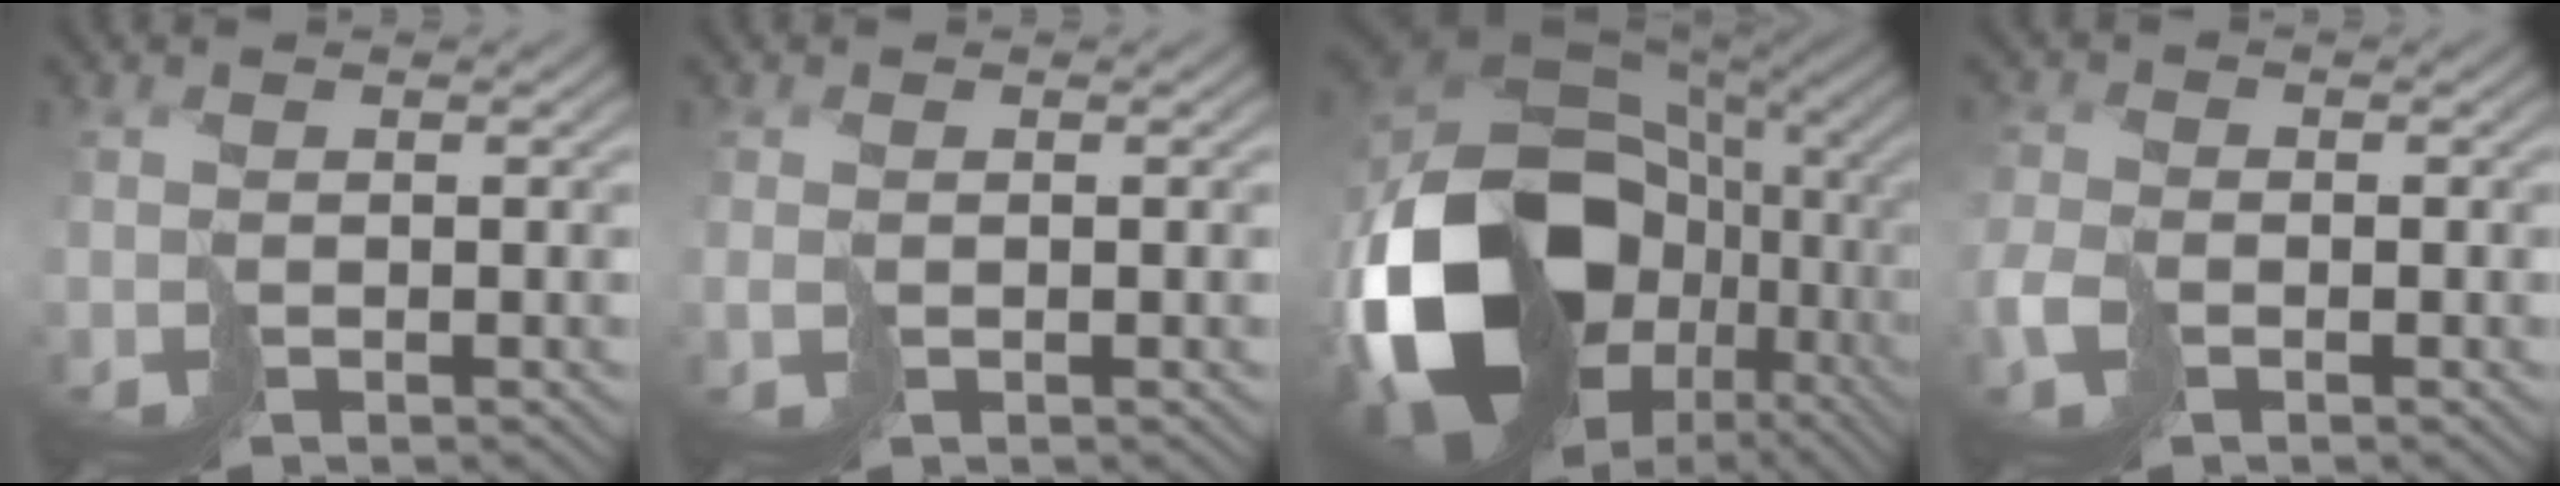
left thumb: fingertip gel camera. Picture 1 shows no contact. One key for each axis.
{"total": 0.7, "fx": 0.3, "fy": 0.2, "fz": 0.7, "tx": -0.012, "ty": -0.005, "tz": 0.009}
{"total": 20.1, "fx": -2.3, "fy": 15.3, "fz": 12.8, "tx": -0.310, "ty": -0.043, "tz": -0.007}
{"total": 3.3, "fx": -1.3, "fy": 2.2, "fz": 2.0, "tx": -0.055, "ty": -0.011, "tz": -0.030}